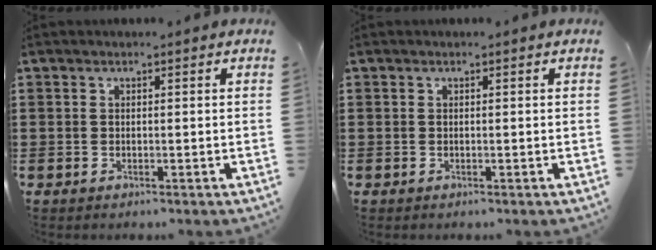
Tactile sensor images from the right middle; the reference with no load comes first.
{"total": 0.0}